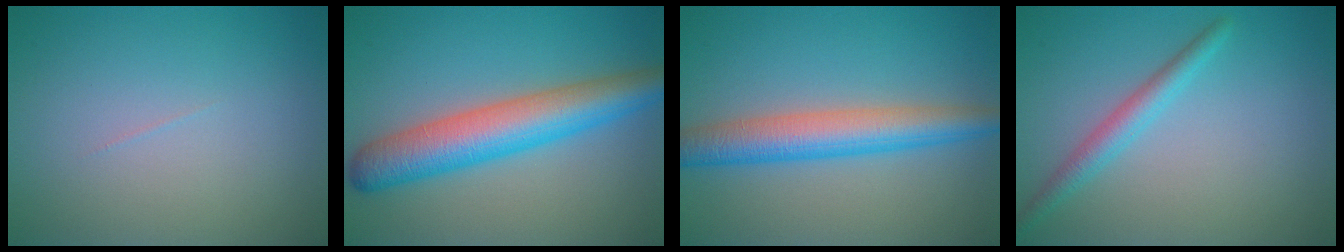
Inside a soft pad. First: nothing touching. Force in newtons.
{"total": 7.3, "press": 7.3, "slide": 0.1}
{"total": 5.5, "press": 5.5, "slide": 0.1}
{"total": 2.3, "press": 2.3, "slide": 0.0}